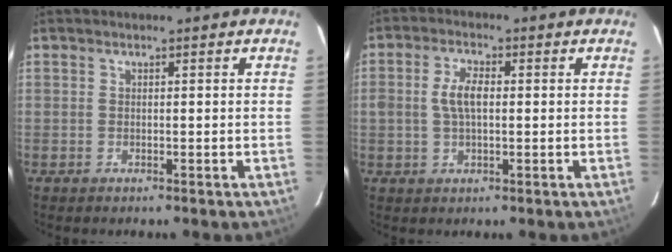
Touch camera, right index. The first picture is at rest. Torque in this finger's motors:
{"motor_torque": [0.19, -0.03, 0.16, 0.09]}